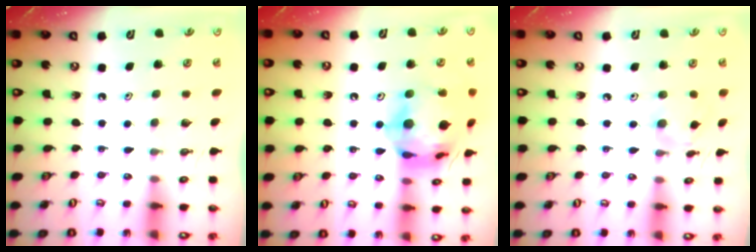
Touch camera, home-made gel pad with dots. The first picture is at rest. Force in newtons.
{"total": 20.2, "press": 20.1, "slide": 2.3}
{"total": 2.7, "press": 2.7, "slide": 0.3}